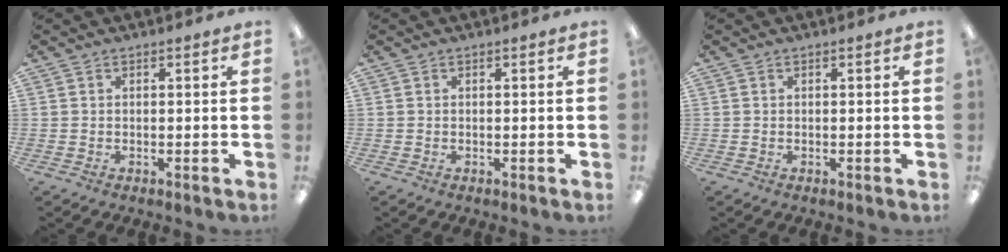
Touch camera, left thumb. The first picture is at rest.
{"total": 0.0}
{"total": 0.0}